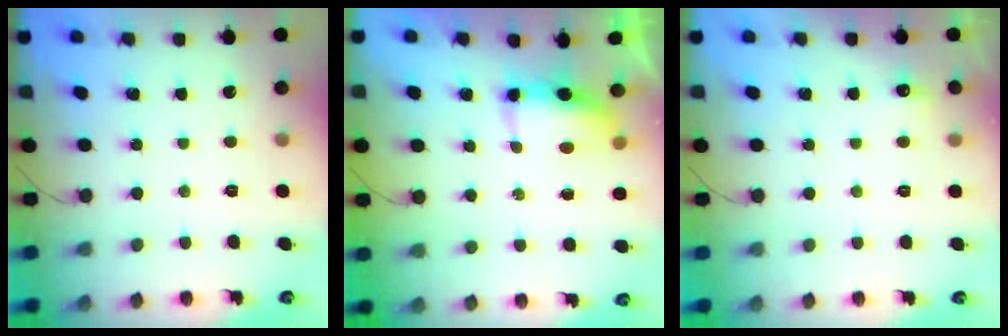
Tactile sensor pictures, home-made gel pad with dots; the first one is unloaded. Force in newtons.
{"total": 6.5, "press": 6.4, "slide": 0.9}
{"total": 4.5, "press": 4.3, "slide": 1.2}